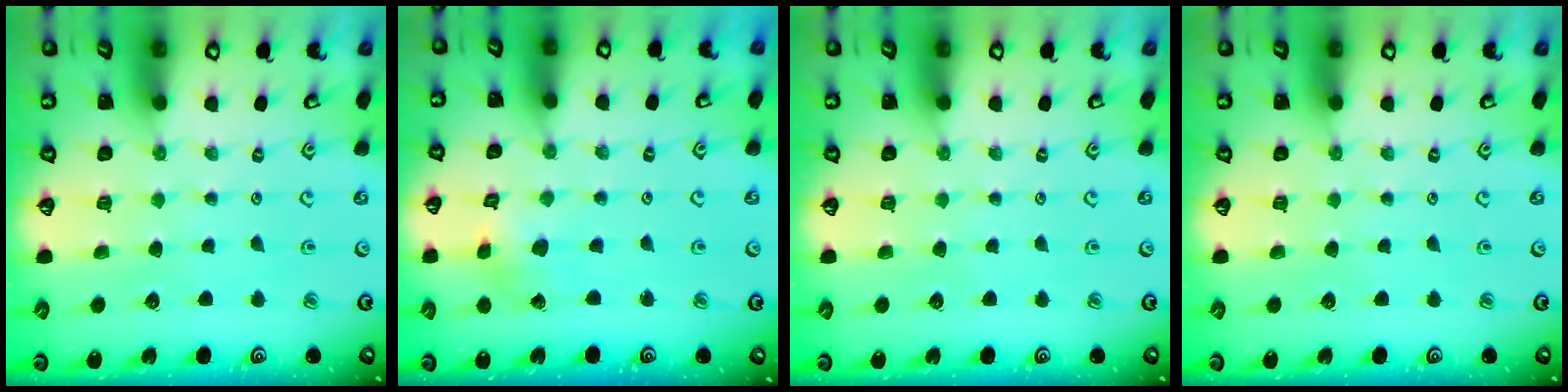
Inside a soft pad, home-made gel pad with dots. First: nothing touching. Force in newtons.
{"total": 2.7, "press": 2.7, "slide": 0.2}
{"total": 0.0}
{"total": 0.0}